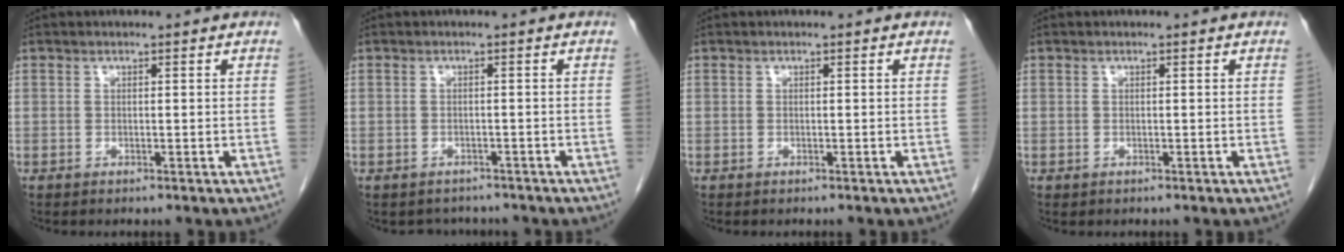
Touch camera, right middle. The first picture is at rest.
{"total": 2.9, "force": [-2.6, 1.3, -0.2], "torque": [0.001, 0.004, -0.037]}
{"total": 0.0}
{"total": 0.0}